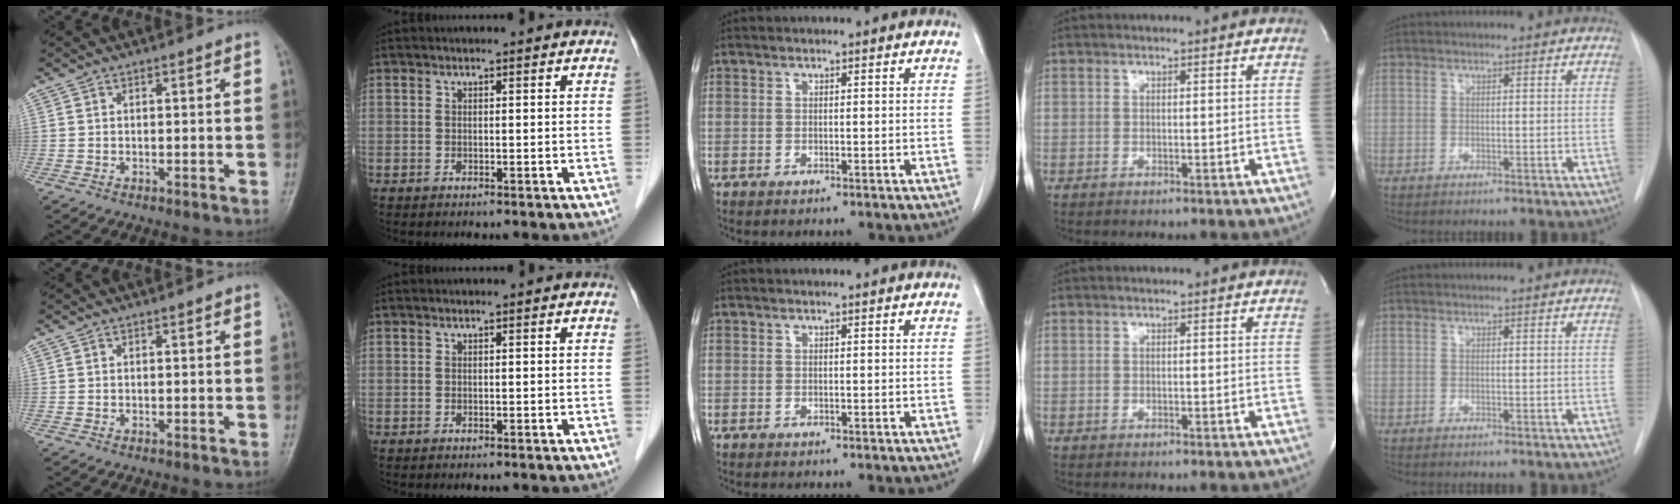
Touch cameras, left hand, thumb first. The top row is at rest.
{}